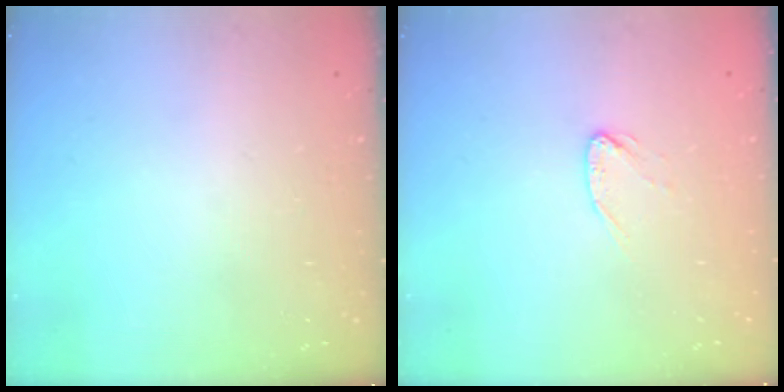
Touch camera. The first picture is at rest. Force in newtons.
{"total": 4.8, "press": 4.7, "slide": 0.5}